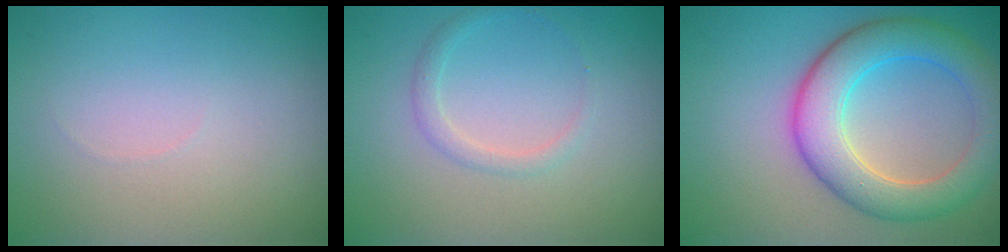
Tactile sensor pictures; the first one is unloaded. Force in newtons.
{"total": 1.3, "press": 1.3, "slide": 0.1}
{"total": 6.6, "press": 6.6, "slide": 0.1}